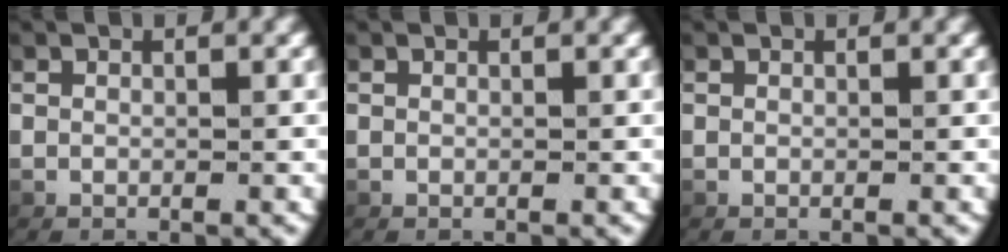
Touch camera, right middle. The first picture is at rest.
{"total": 0.0}
{"total": 0.0}